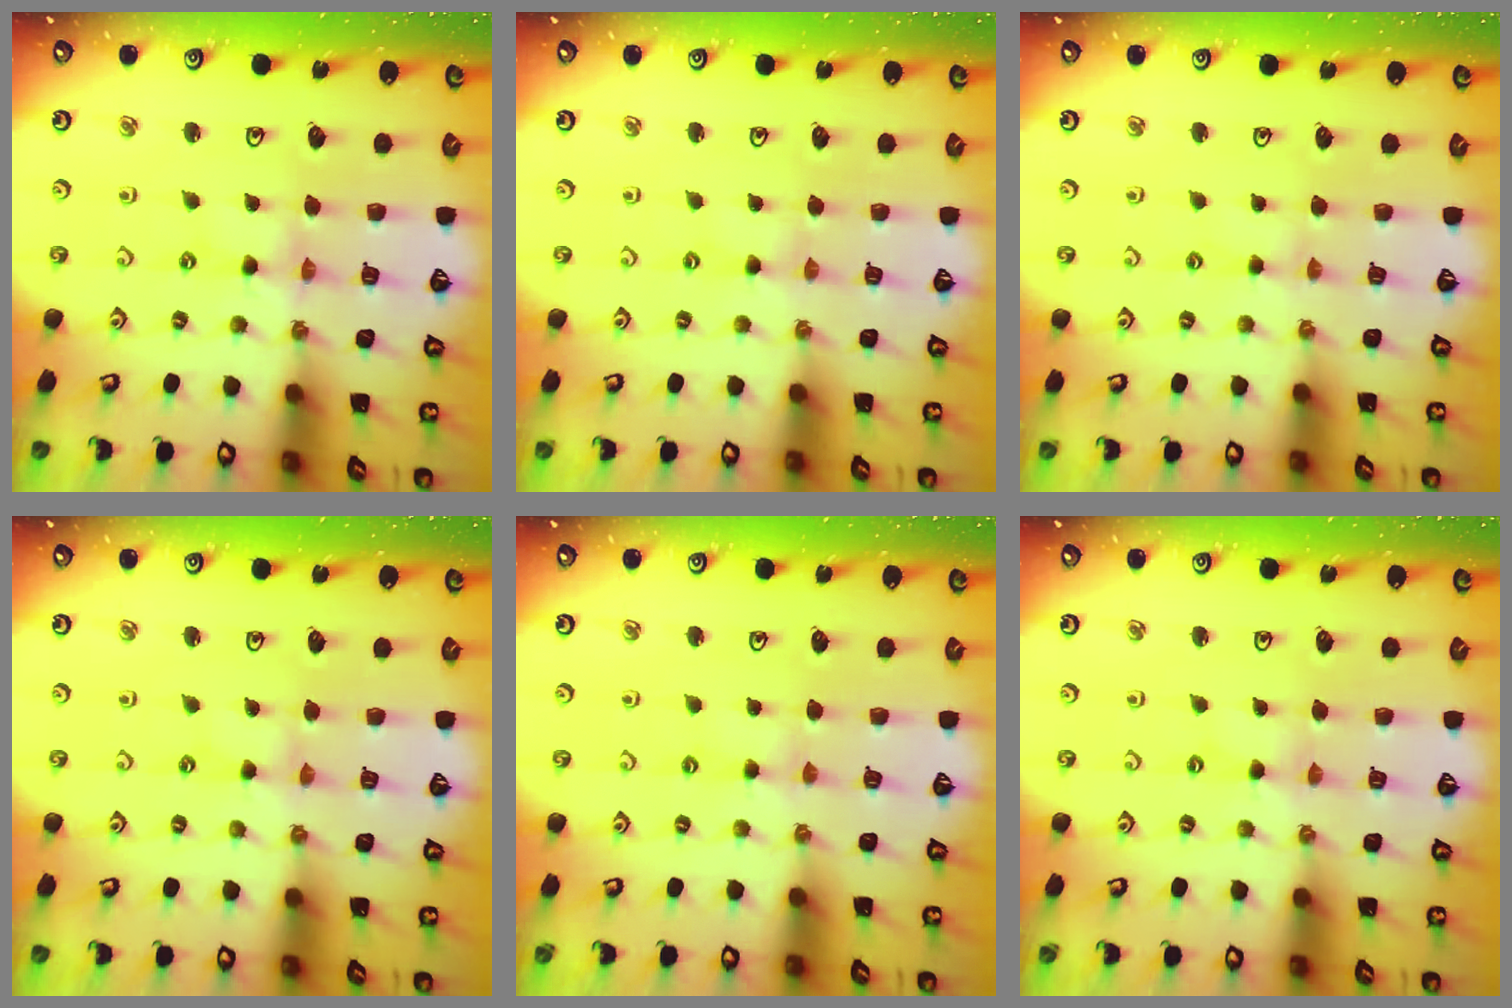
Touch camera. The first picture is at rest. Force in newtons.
{"total": 0.7, "press": 0.7, "slide": 0.1}
{"total": 2.0, "press": 1.9, "slide": 0.4}
{"total": 0.0}
{"total": 2.3, "press": 2.3, "slide": 0.4}
{"total": 0.0}